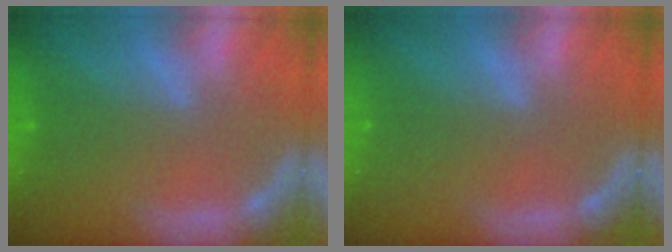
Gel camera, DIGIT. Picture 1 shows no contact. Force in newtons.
{"total": 0.0}